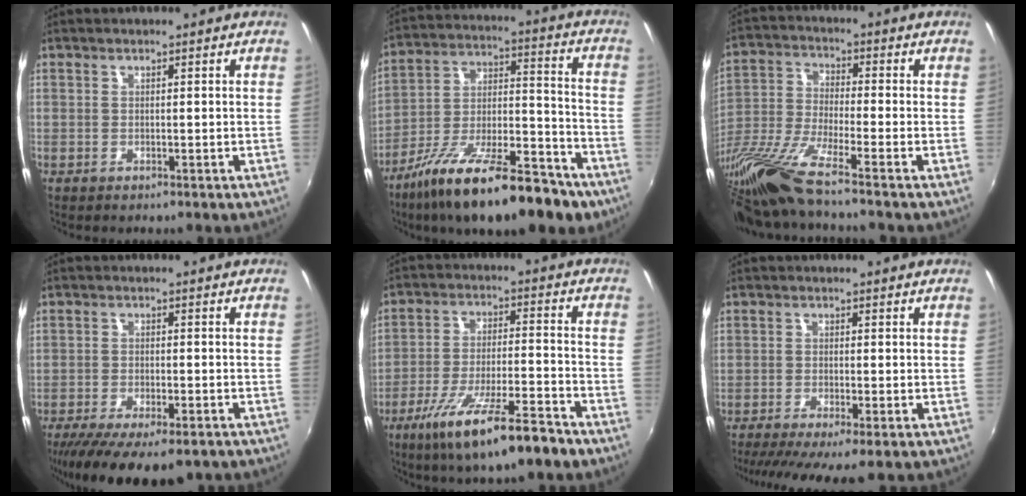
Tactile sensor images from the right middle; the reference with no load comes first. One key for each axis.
{"total": 23.6, "fx": -15.5, "fy": 7.6, "fz": 16.1, "tx": -0.274, "ty": -0.027, "tz": -0.243}
{"total": 14.6, "fx": -11.8, "fy": -0.6, "fz": 8.7, "tx": -0.179, "ty": -0.045, "tz": -0.229}
{"total": 14.0, "fx": -10.4, "fy": 4.2, "fz": 8.5, "tx": -0.176, "ty": -0.055, "tz": -0.161}
{"total": 15.2, "fx": -10.1, "fy": 2.4, "fz": 11.1, "tx": -0.213, "ty": -0.037, "tz": -0.167}
{"total": 8.2, "fx": -5.9, "fy": 0.7, "fz": 5.6, "tx": -0.116, "ty": -0.037, "tz": -0.095}